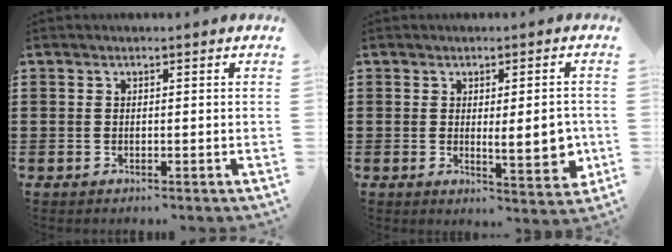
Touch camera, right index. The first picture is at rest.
{"total": 6.6, "force": [-0.2, 2.0, 6.3], "torque": [-0.085, -0.010, -0.004]}